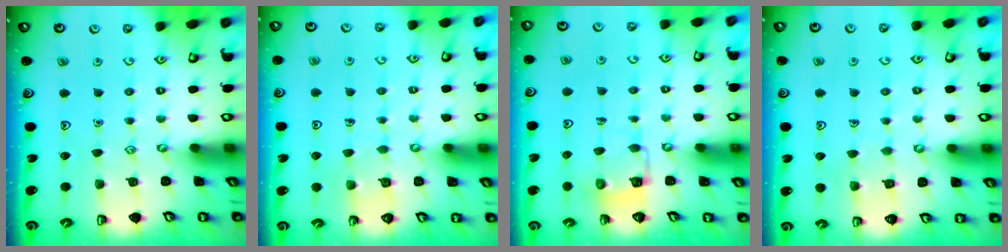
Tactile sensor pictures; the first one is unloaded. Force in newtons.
{"total": 4.8, "press": 4.8, "slide": 0.3}
{"total": 5.2, "press": 5.2, "slide": 0.4}
{"total": 4.6, "press": 4.6, "slide": 0.3}